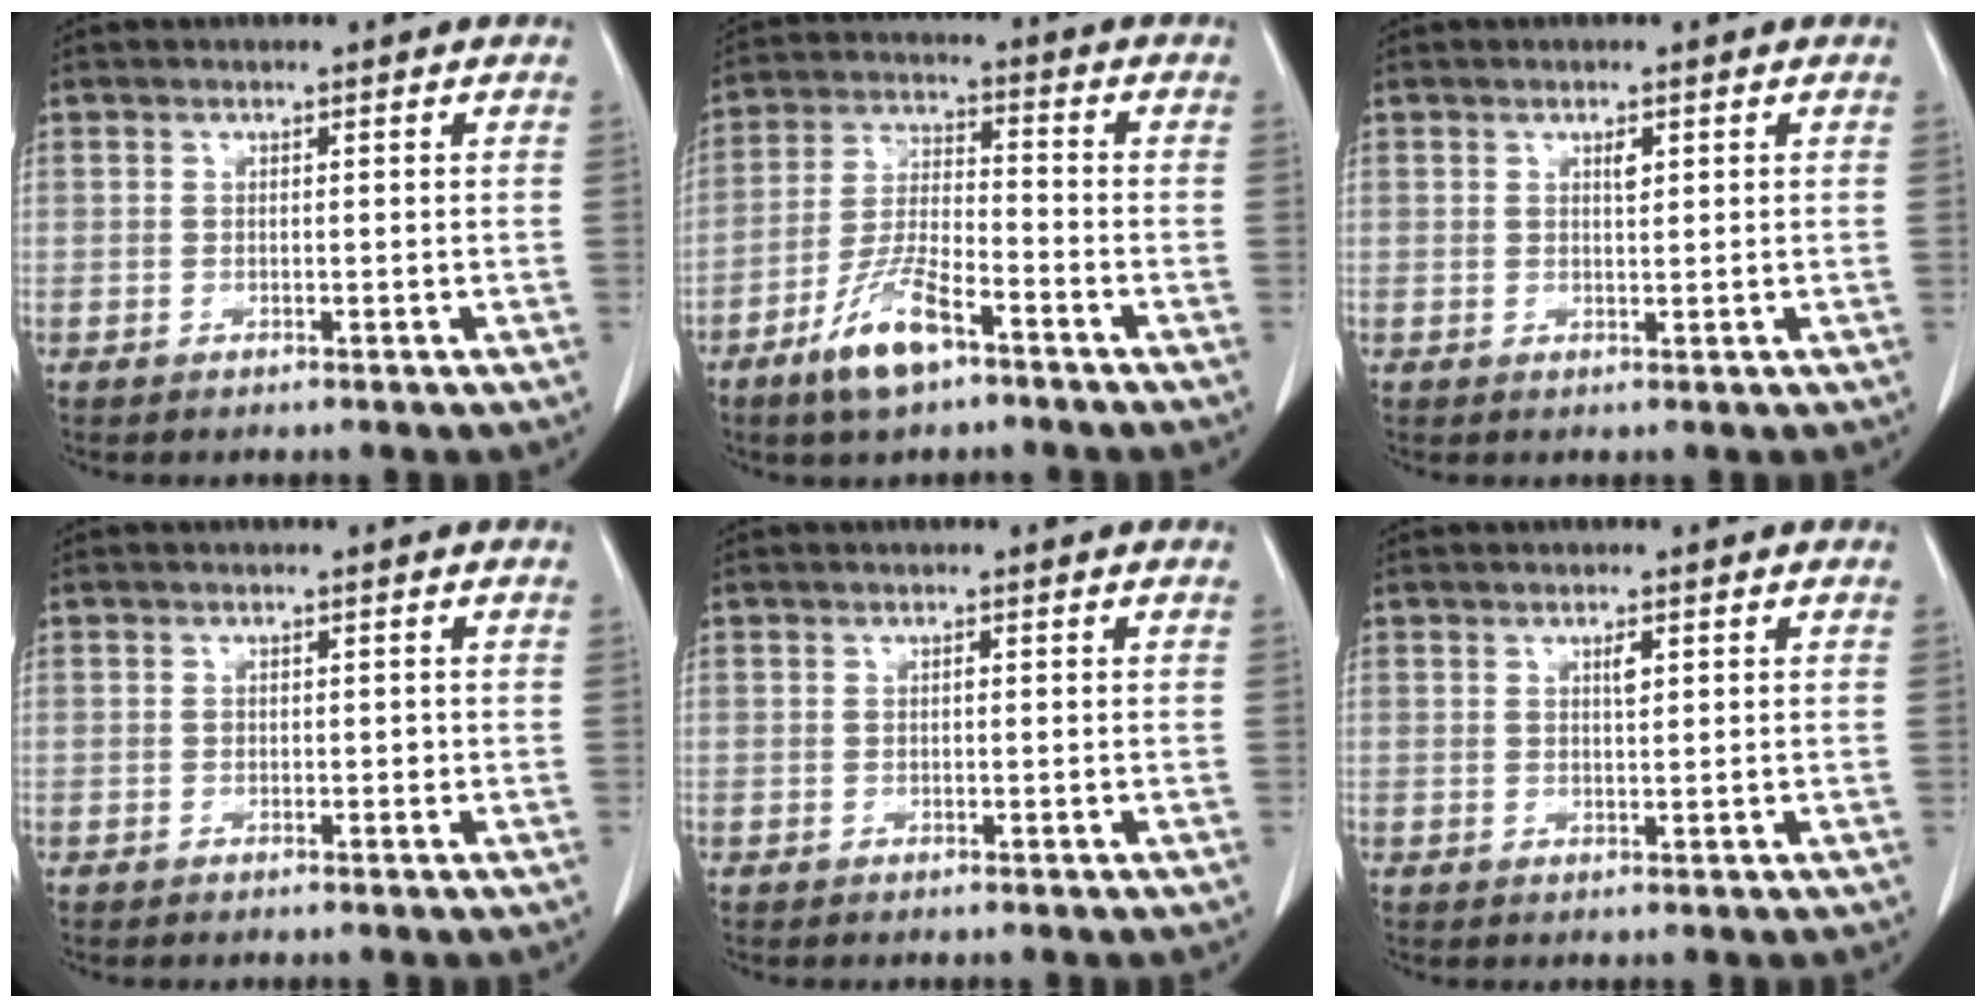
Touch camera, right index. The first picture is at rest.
{"total": 9.7, "force": [-6.1, 2.6, 7.1], "torque": [-0.148, -0.009, -0.115]}
{"total": 1.2, "force": [0.6, 0.4, 1.0], "torque": [-0.018, -0.003, 0.009]}
{"total": 0.7, "force": [-0.1, 0.5, 0.5], "torque": [-0.001, 0.004, -0.001]}
{"total": 0.0}
{"total": 1.3, "force": [0.6, 0.3, 1.2], "torque": [-0.021, -0.001, 0.009]}